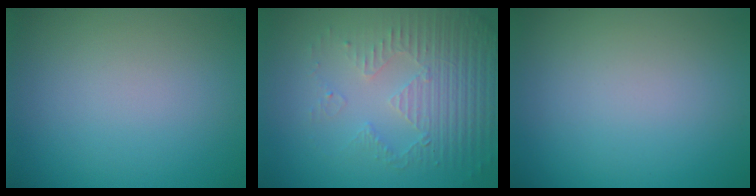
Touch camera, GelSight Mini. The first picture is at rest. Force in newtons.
{"total": 5.4, "press": 3.6, "slide": 4.0}
{"total": 0.0}